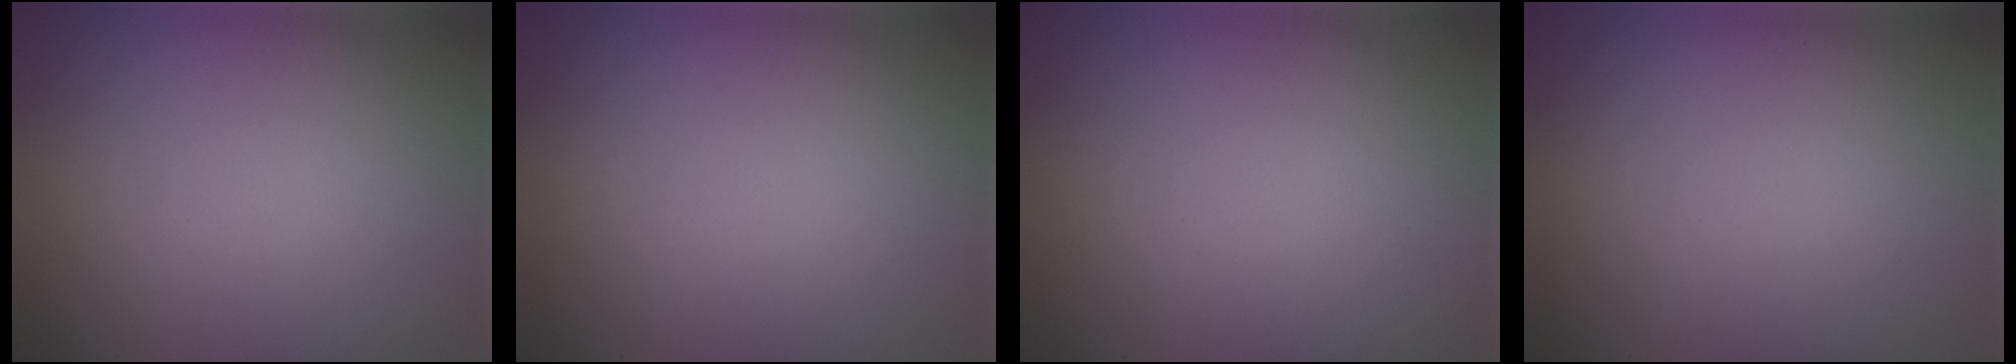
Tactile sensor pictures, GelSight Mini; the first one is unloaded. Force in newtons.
{"total": 0.0}
{"total": 0.0}
{"total": 0.0}